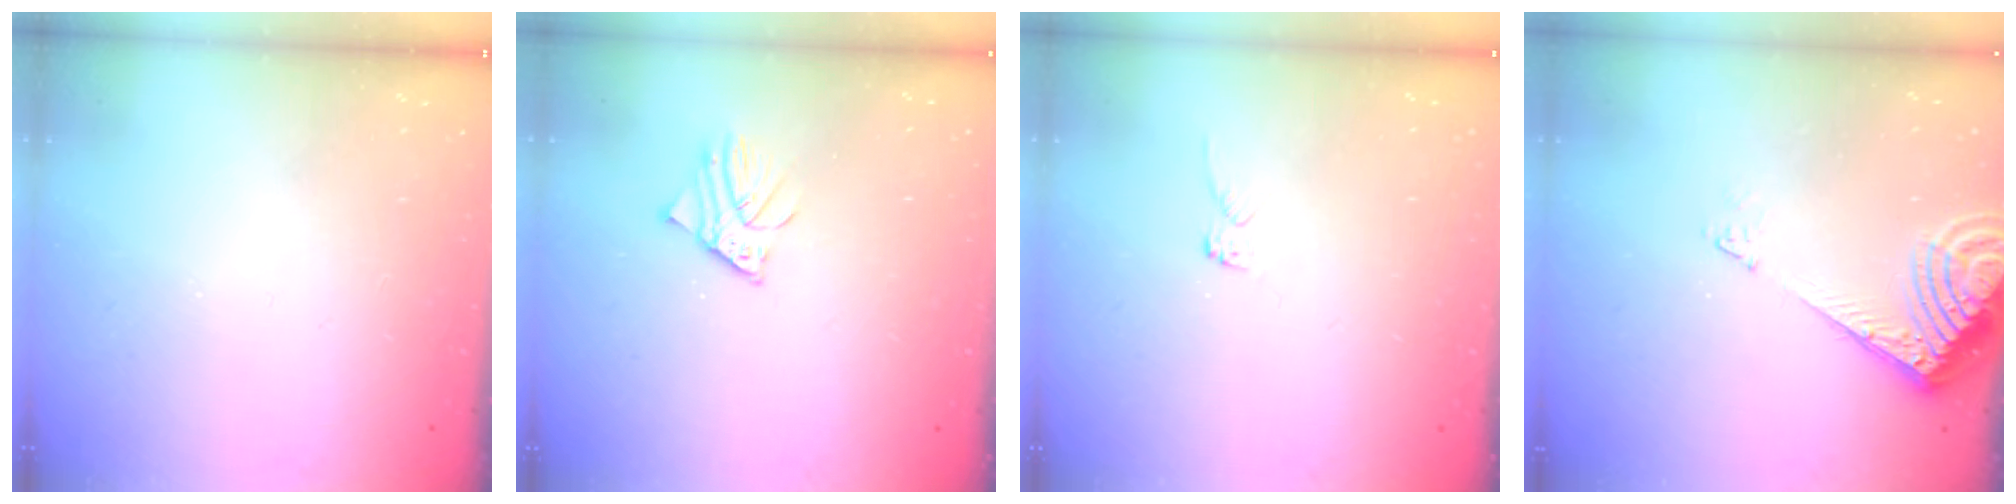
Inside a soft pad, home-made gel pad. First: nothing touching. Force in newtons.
{"total": 1.6, "press": 1.6, "slide": 0.2}
{"total": 2.8, "press": 2.8, "slide": 0.1}
{"total": 8.2, "press": 8.1, "slide": 0.7}